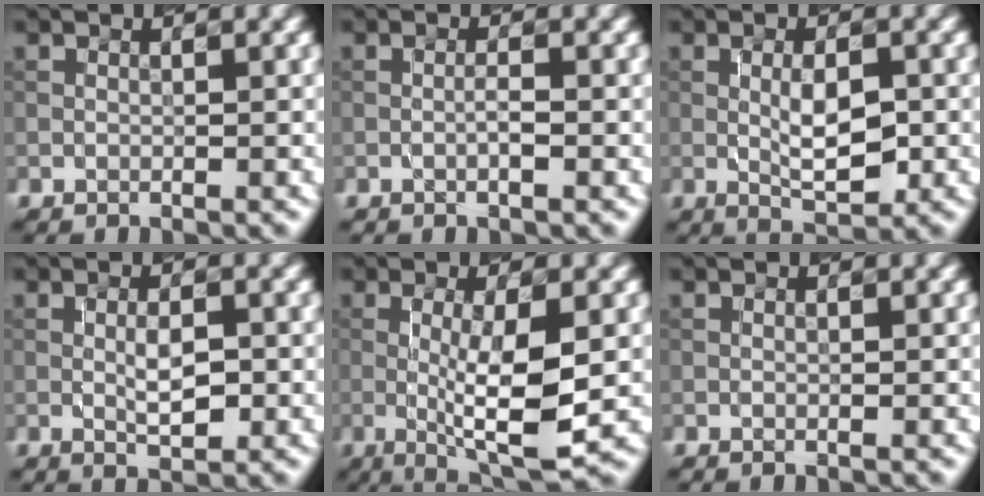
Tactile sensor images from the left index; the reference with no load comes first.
{"total": 1.2, "force": [-0.3, 0.1, 1.1], "torque": [-0.021, 0.001, -0.007]}
{"total": 4.1, "force": [-0.3, 1.5, 3.8], "torque": [-0.069, -0.002, -0.003]}
{"total": 2.7, "force": [-0.1, 1.0, 2.5], "torque": [-0.047, -0.002, 0.000]}
{"total": 7.4, "force": [-0.8, 1.6, 7.2], "torque": [-0.119, -0.009, -0.010]}
{"total": 0.0}